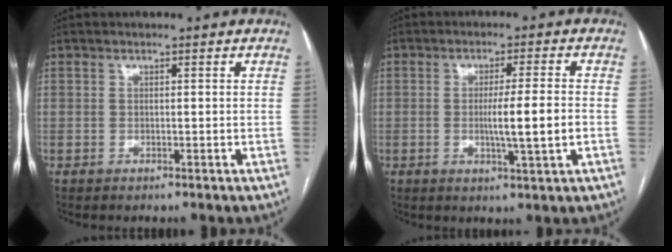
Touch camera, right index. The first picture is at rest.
{"total": 6.7, "force": [-1.1, -0.5, 6.6], "torque": [-0.111, -0.010, -0.018]}